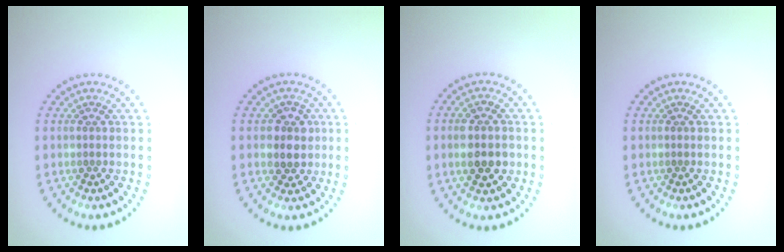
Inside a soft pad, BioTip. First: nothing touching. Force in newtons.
{"total": 2.8, "press": 2.6, "slide": 1.1}
{"total": 3.9, "press": 3.9, "slide": 0.3}
{"total": 0.0}